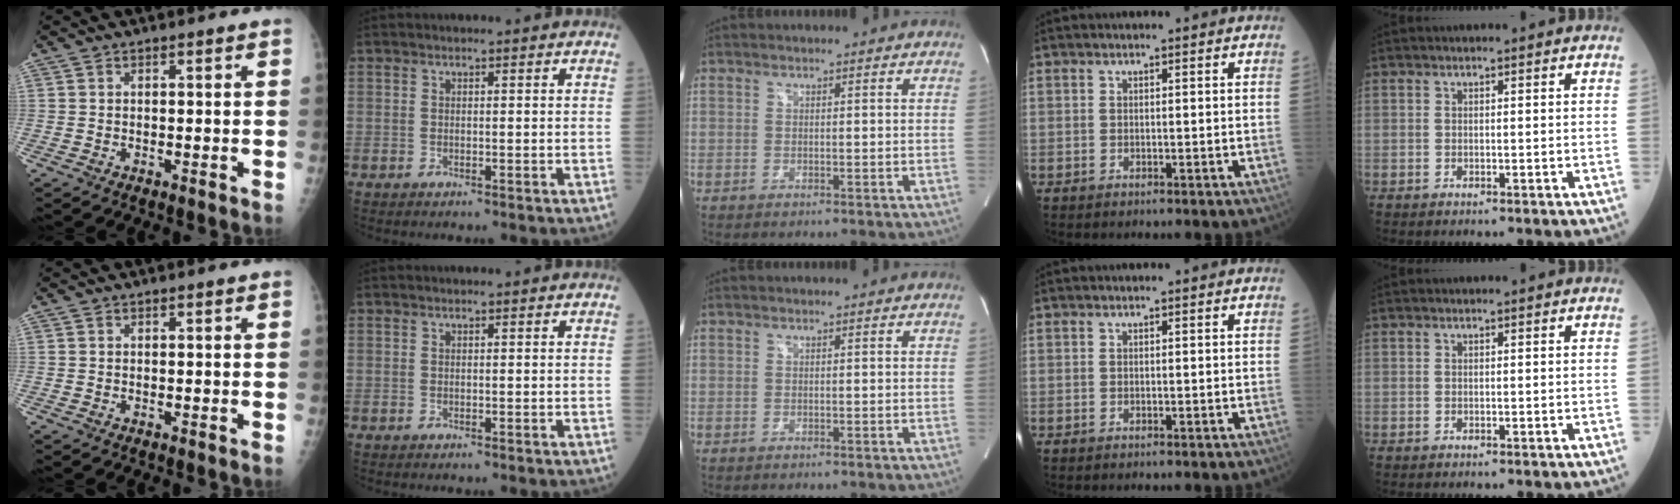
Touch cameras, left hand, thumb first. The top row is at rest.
{}